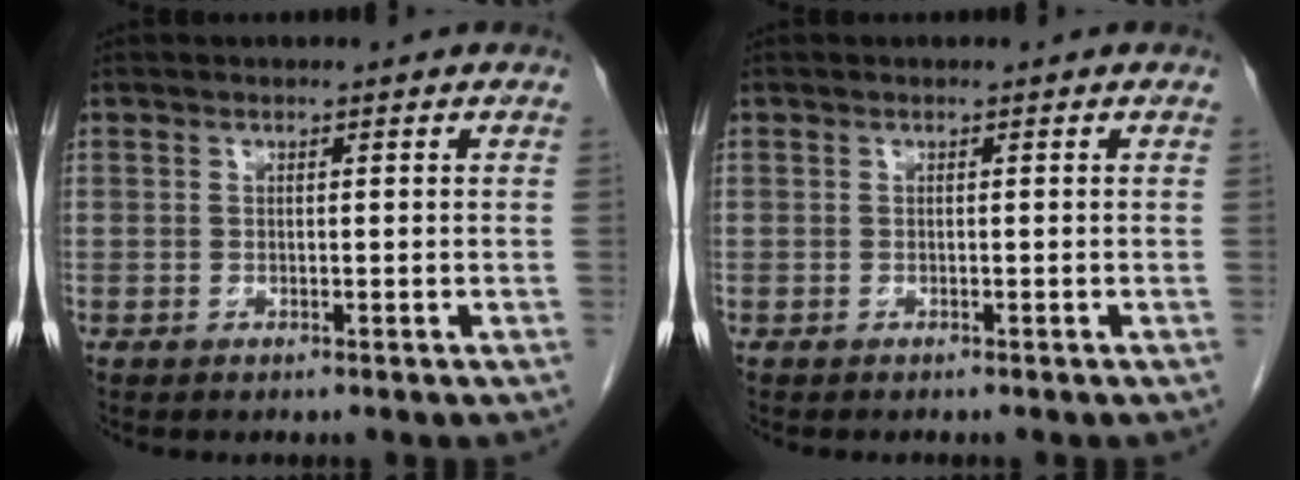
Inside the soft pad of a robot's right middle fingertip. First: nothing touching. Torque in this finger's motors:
{"motor_torque": [-0.14, -0.09, -0.08, -0.01]}